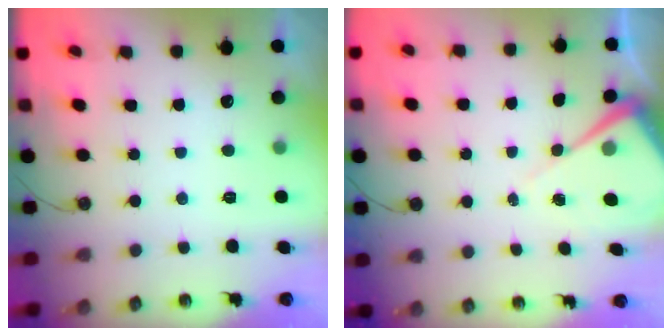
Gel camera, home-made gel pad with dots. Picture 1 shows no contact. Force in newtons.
{"total": 7.8, "press": 7.8, "slide": 0.5}